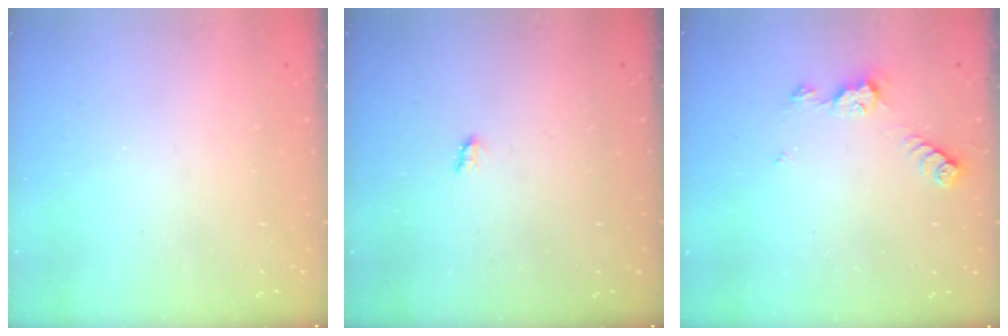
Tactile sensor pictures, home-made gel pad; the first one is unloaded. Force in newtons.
{"total": 1.7, "press": 1.6, "slide": 0.3}
{"total": 5.5, "press": 5.4, "slide": 0.6}